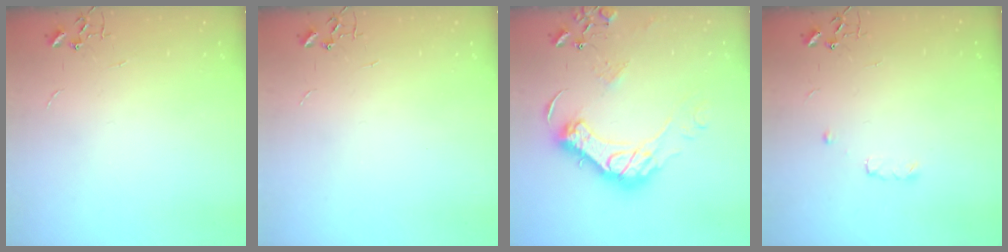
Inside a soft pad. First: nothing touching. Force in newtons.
{"total": 0.0}
{"total": 17.8, "press": 17.8, "slide": 1.3}
{"total": 4.5, "press": 4.5, "slide": 0.7}